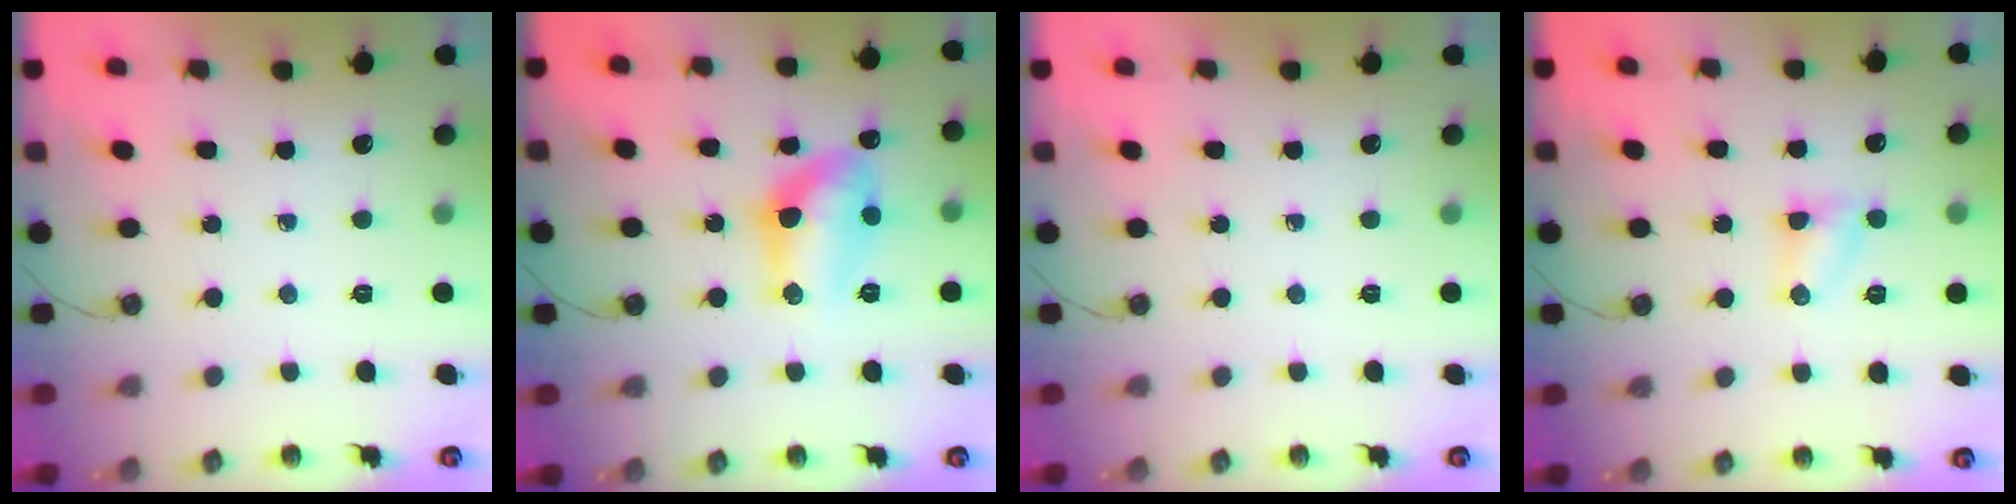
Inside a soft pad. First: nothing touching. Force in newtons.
{"total": 11.6, "press": 11.5, "slide": 1.1}
{"total": 0.0}
{"total": 3.6, "press": 3.5, "slide": 0.4}